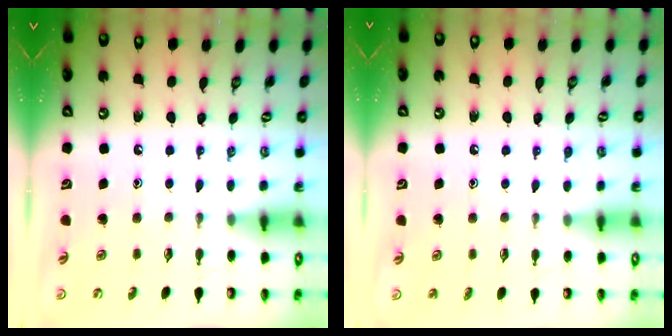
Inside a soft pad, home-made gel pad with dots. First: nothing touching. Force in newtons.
{"total": 4.1, "press": 4.1, "slide": 0.5}